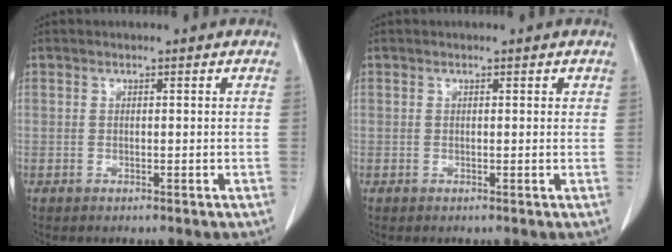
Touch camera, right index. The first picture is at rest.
{"total": 0.6, "force": [0.3, 0.4, 0.4], "torque": [-0.004, 0.000, 0.002]}